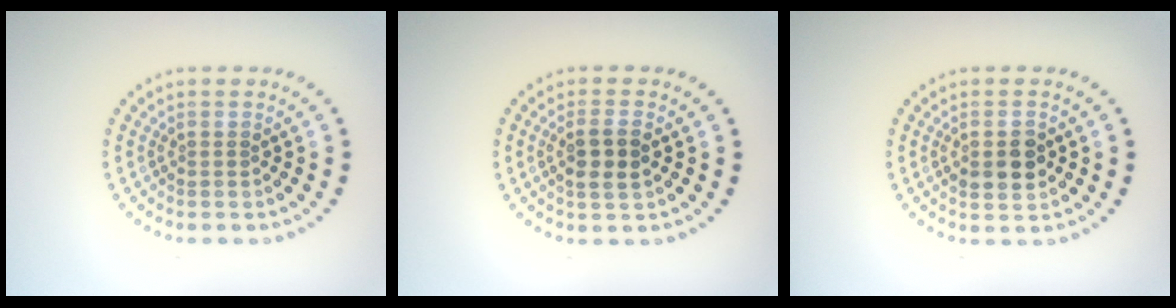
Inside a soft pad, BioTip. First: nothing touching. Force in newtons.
{"total": 2.7, "press": 2.6, "slide": 0.9}
{"total": 2.9, "press": 2.9, "slide": 0.2}